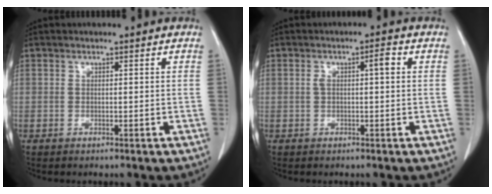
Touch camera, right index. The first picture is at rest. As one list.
[{"total": 2.9, "force": [0.5, 0.6, 2.8], "torque": [-0.051, 0.015, 0.010]}]